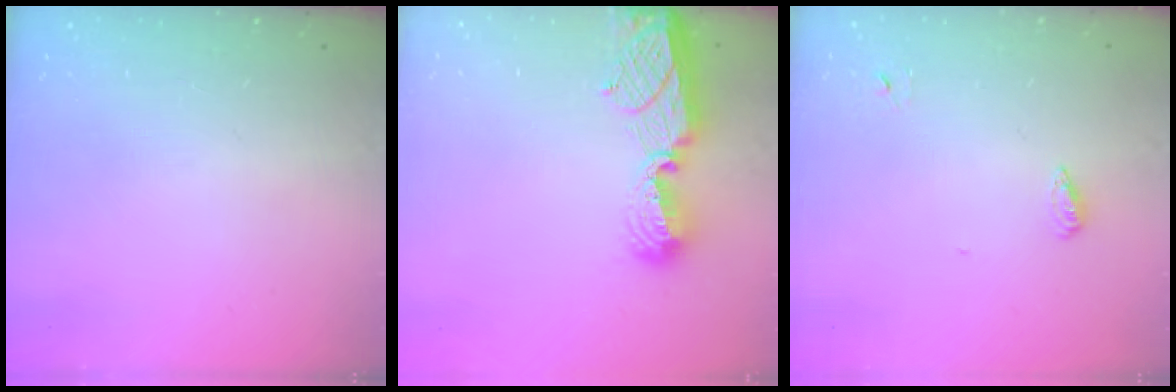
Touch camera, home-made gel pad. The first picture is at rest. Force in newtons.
{"total": 10.7, "press": 10.7, "slide": 1.0}
{"total": 4.6, "press": 4.4, "slide": 1.0}